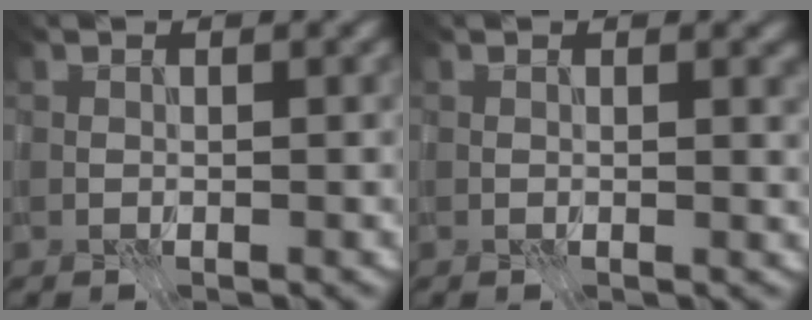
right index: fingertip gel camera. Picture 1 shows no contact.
{"total": 0.8, "force": [0.4, 0.1, 0.6], "torque": [-0.007, -0.001, 0.004]}